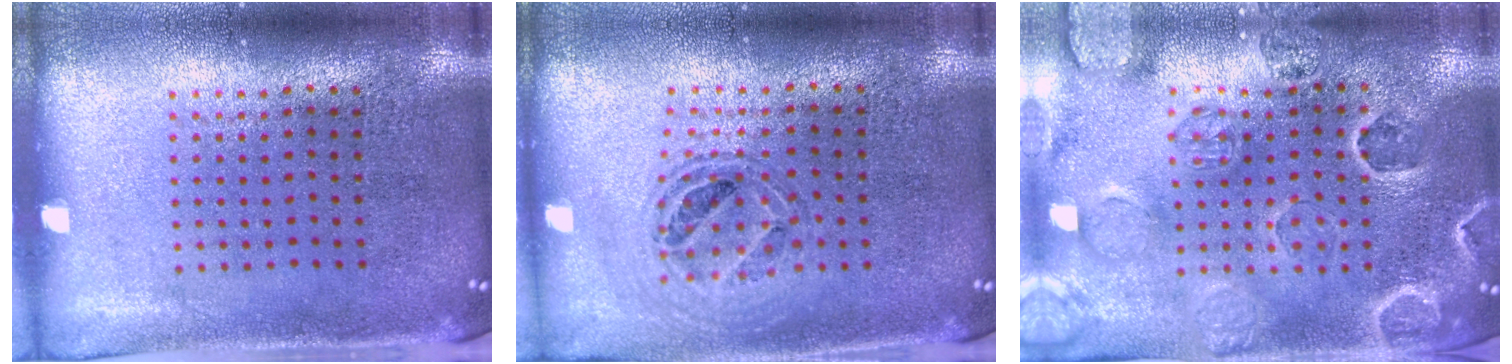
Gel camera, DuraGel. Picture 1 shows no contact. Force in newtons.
{"total": 0.9, "press": 0.8, "slide": 0.2}
{"total": 2.8, "press": 2.7, "slide": 0.6}